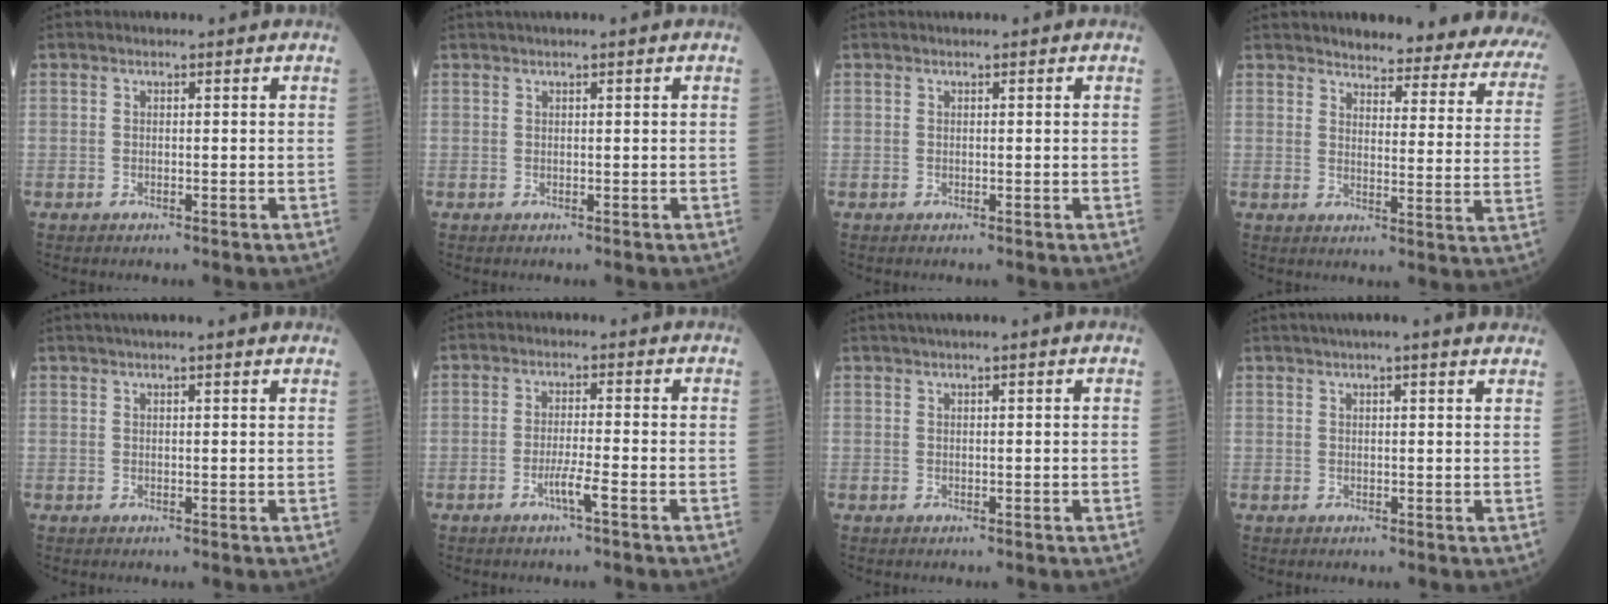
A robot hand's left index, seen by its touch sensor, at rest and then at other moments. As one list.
[{"total": 1.0, "force": [0.6, -0.1, 0.9], "torque": [-0.017, 0.012, 0.012]}, {"total": 0.0}, {"total": 20.3, "force": [18.6, 3.7, 7.3], "torque": [-0.064, -0.075, 0.194]}, {"total": 6.3, "force": [5.2, 0.2, 3.6], "torque": [-0.050, 0.032, 0.068]}, {"total": 3.0, "force": [-1.6, -0.5, 2.5], "torque": [-0.050, -0.005, -0.032]}, {"total": 3.3, "force": [2.3, -0.3, 2.2], "torque": [-0.033, 0.025, 0.039]}, {"total": 8.5, "force": [7.0, 0.5, 4.8], "torque": [-0.065, 0.030, 0.081]}]